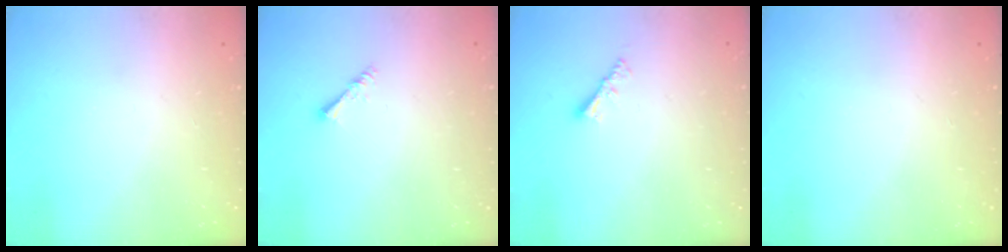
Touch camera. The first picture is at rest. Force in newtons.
{"total": 1.6, "press": 1.5, "slide": 0.3}
{"total": 3.5, "press": 3.5, "slide": 0.3}
{"total": 0.0}